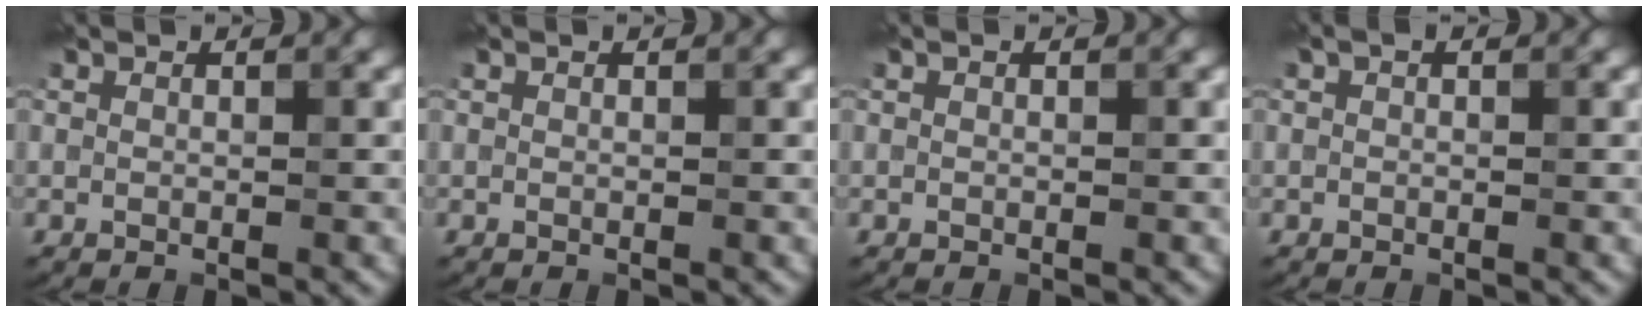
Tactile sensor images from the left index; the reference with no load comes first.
{"total": 0.0}
{"total": 0.0}
{"total": 0.5, "force": [0.1, 0.3, 0.5], "torque": [-0.010, 0.003, 0.001]}